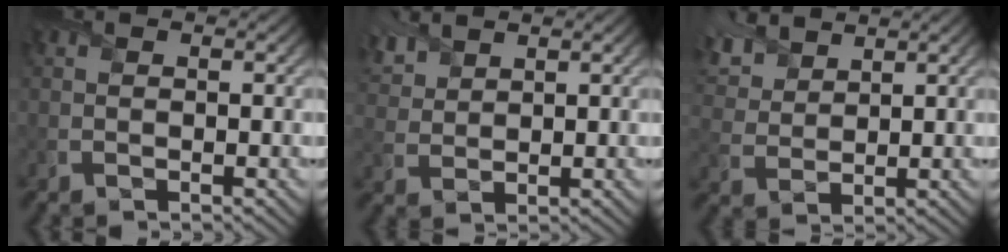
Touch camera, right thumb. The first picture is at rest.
{"total": 4.7, "force": [3.6, 2.2, 2.3], "torque": [-0.068, 0.014, 0.076]}
{"total": 6.9, "force": [5.0, 3.3, 3.4], "torque": [-0.102, 0.017, 0.102]}